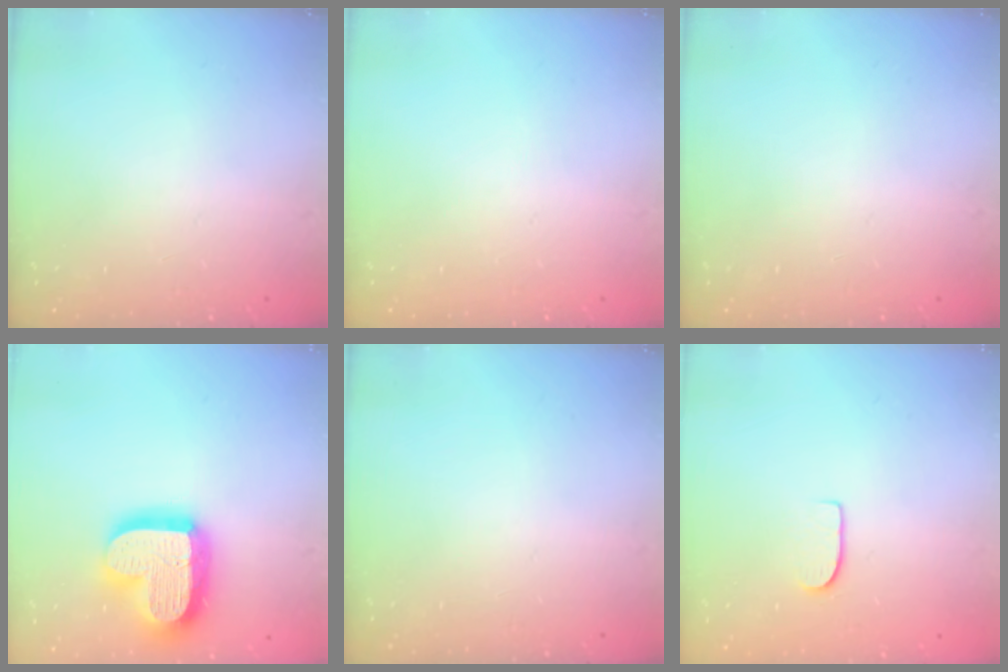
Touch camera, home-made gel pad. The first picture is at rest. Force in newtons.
{"total": 0.0}
{"total": 0.0}
{"total": 21.5, "press": 21.4, "slide": 1.8}
{"total": 0.0}
{"total": 5.5, "press": 5.5, "slide": 0.5}